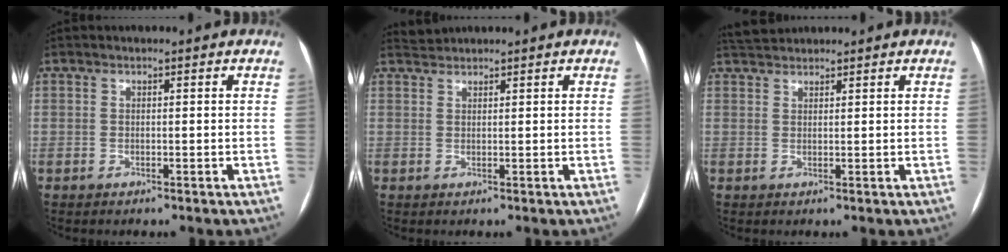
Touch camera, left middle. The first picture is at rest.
{"total": 1.5, "force": [1.4, -0.2, -0.4], "torque": [-0.003, 0.011, 0.035]}
{"total": 3.2, "force": [3.1, 0.4, 0.5], "torque": [-0.015, 0.023, 0.061]}